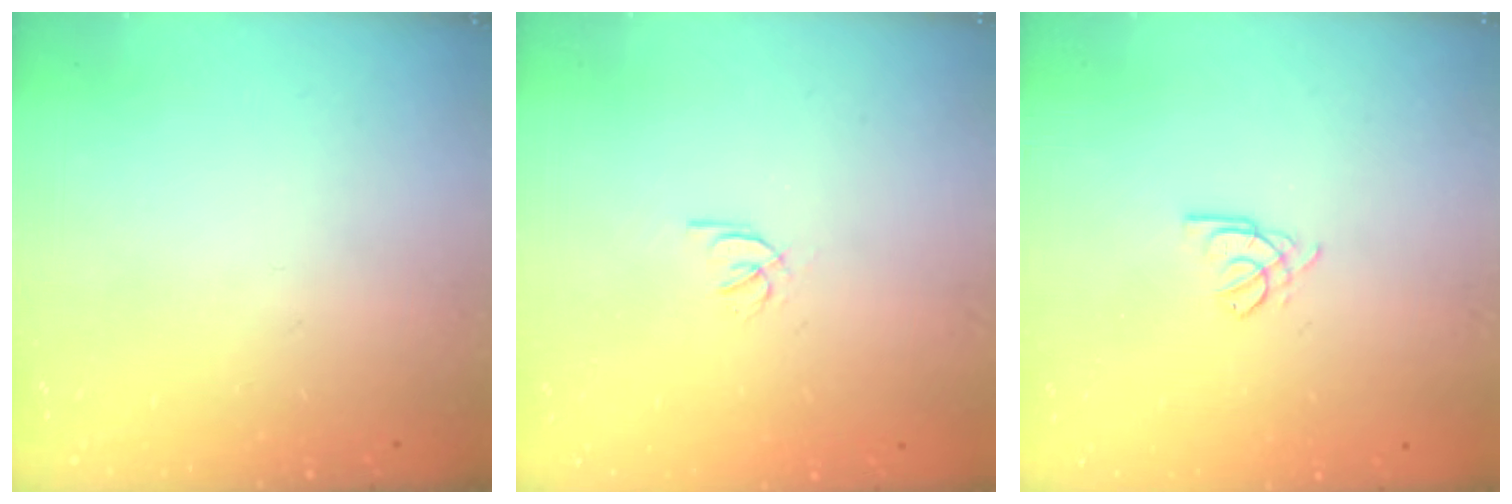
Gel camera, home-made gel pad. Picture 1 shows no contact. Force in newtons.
{"total": 2.2, "press": 2.2, "slide": 0.2}
{"total": 2.0, "press": 2.0, "slide": 0.4}